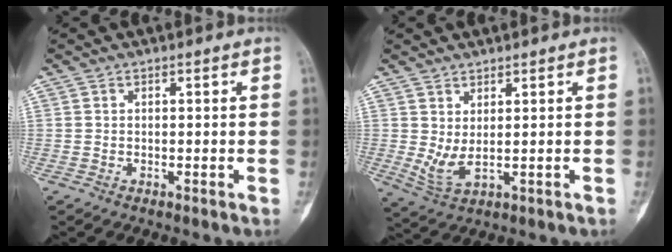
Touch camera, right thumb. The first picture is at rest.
{"total": 4.6, "force": [0.7, 1.4, 4.3], "torque": [-0.097, -0.008, 0.024]}